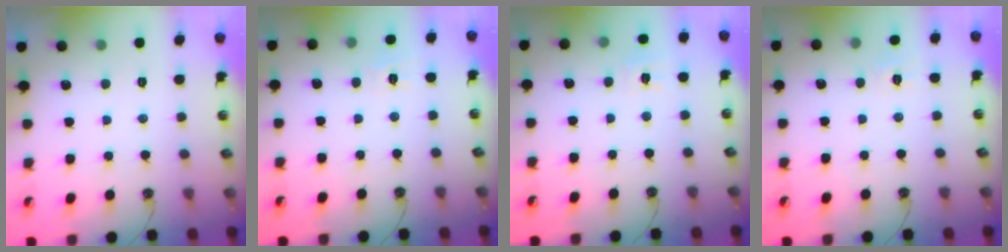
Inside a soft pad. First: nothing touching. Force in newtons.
{"total": 3.0, "press": 3.0, "slide": 0.1}
{"total": 4.9, "press": 4.8, "slide": 0.6}
{"total": 3.6, "press": 3.6, "slide": 0.5}